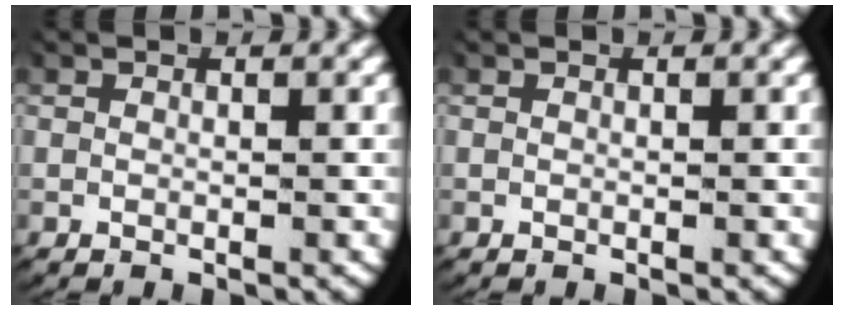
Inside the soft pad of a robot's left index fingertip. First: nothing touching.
{"total": 0.0}